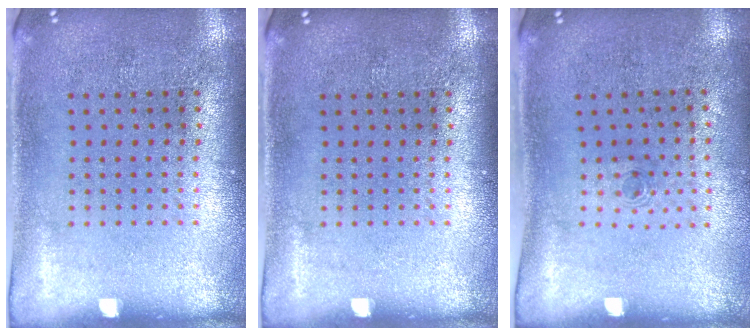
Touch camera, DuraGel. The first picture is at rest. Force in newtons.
{"total": 0.0}
{"total": 0.6, "press": 0.3, "slide": 0.5}